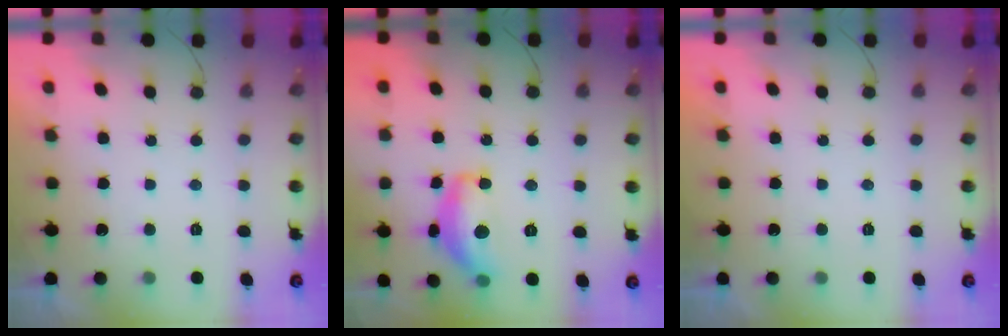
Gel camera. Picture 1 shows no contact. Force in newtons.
{"total": 14.3, "press": 14.2, "slide": 1.1}
{"total": 0.0}